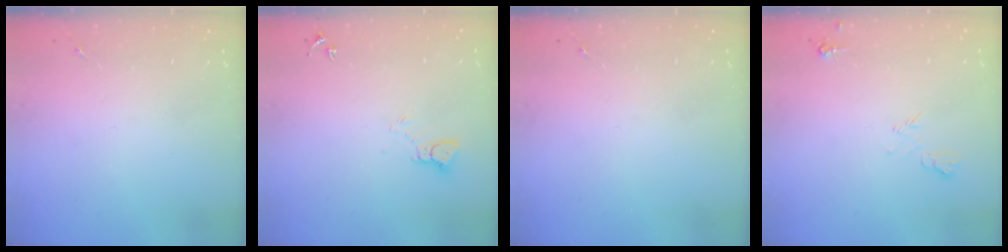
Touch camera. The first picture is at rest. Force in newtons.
{"total": 3.1, "press": 3.1, "slide": 0.2}
{"total": 0.0}
{"total": 6.4, "press": 6.3, "slide": 1.2}